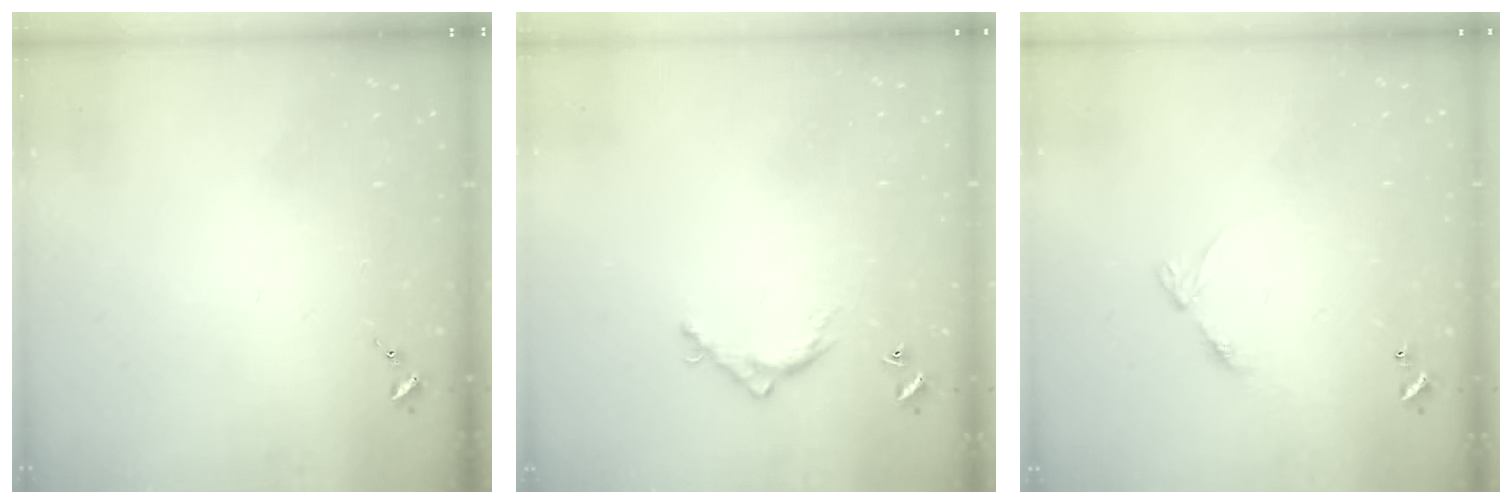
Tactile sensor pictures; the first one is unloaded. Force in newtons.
{"total": 6.0, "press": 6.0, "slide": 0.3}
{"total": 6.4, "press": 6.4, "slide": 0.5}